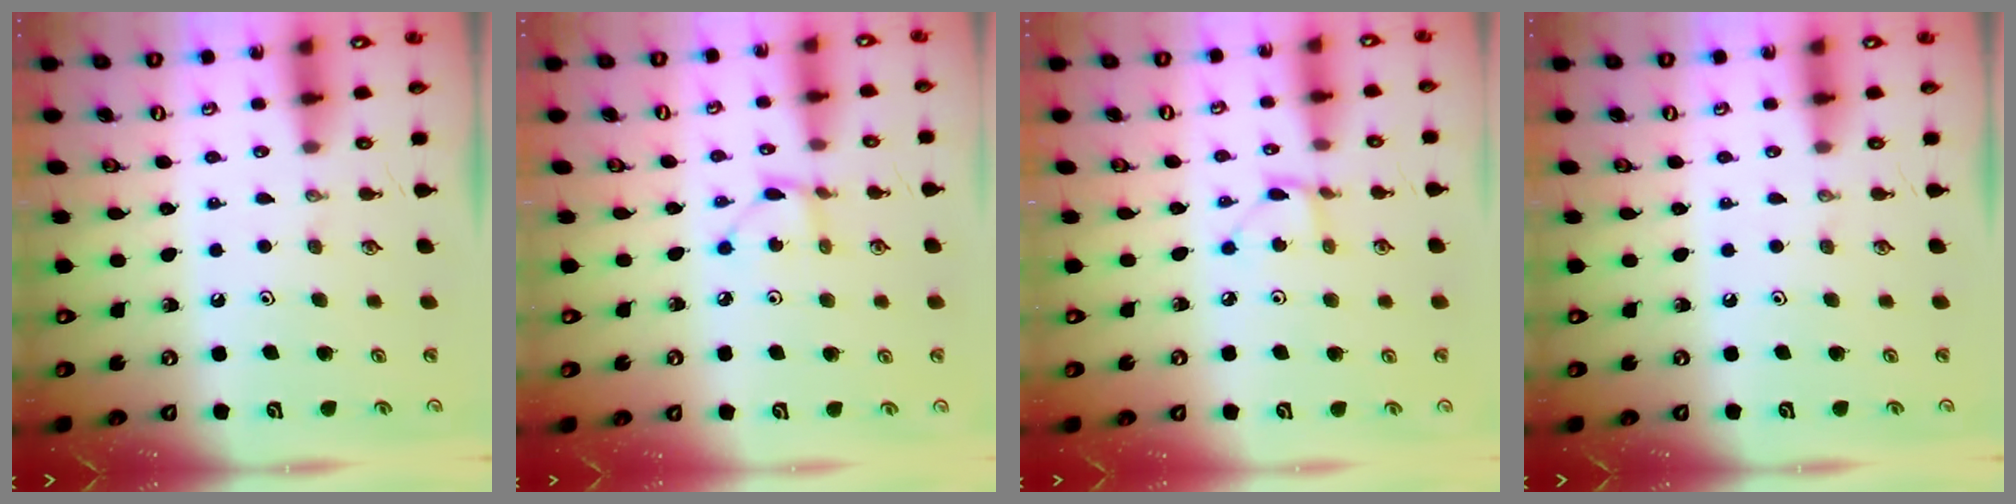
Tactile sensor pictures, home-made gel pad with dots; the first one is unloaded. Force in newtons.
{"total": 2.6, "press": 2.6, "slide": 0.3}
{"total": 2.3, "press": 2.3, "slide": 0.4}
{"total": 0.0}